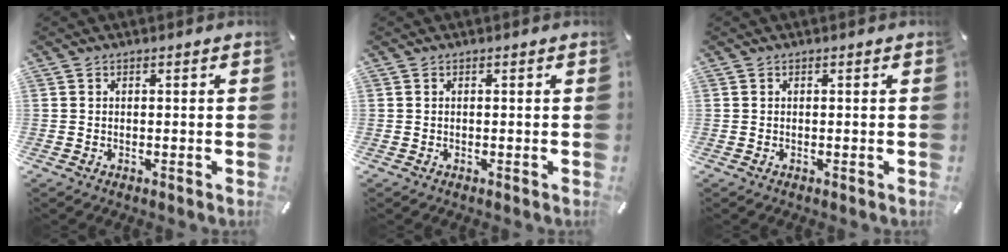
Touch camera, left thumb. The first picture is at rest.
{"total": 0.0}
{"total": 0.0}